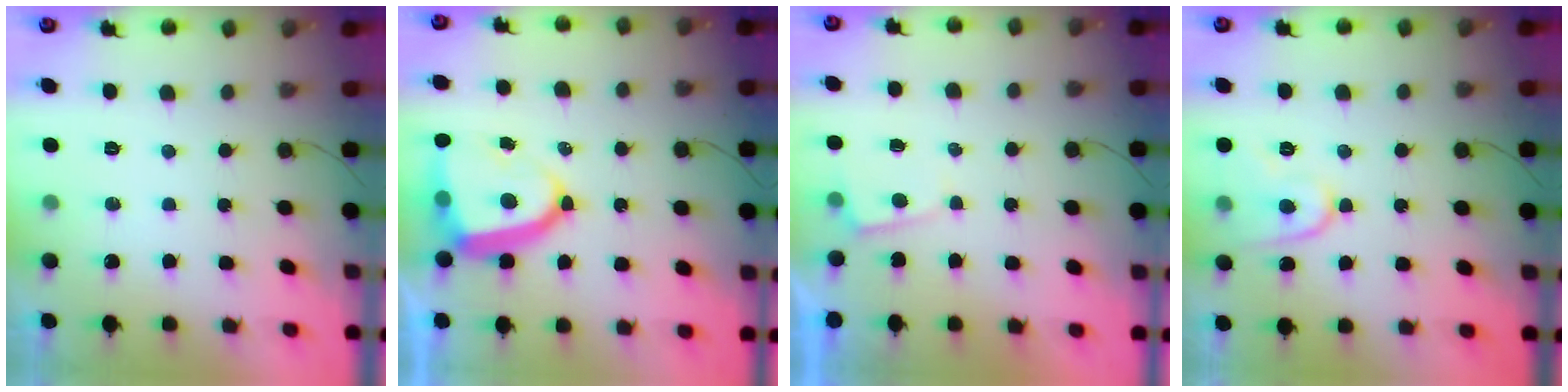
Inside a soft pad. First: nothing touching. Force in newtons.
{"total": 13.4, "press": 13.3, "slide": 1.6}
{"total": 1.2, "press": 1.2, "slide": 0.1}
{"total": 8.4, "press": 8.3, "slide": 0.7}